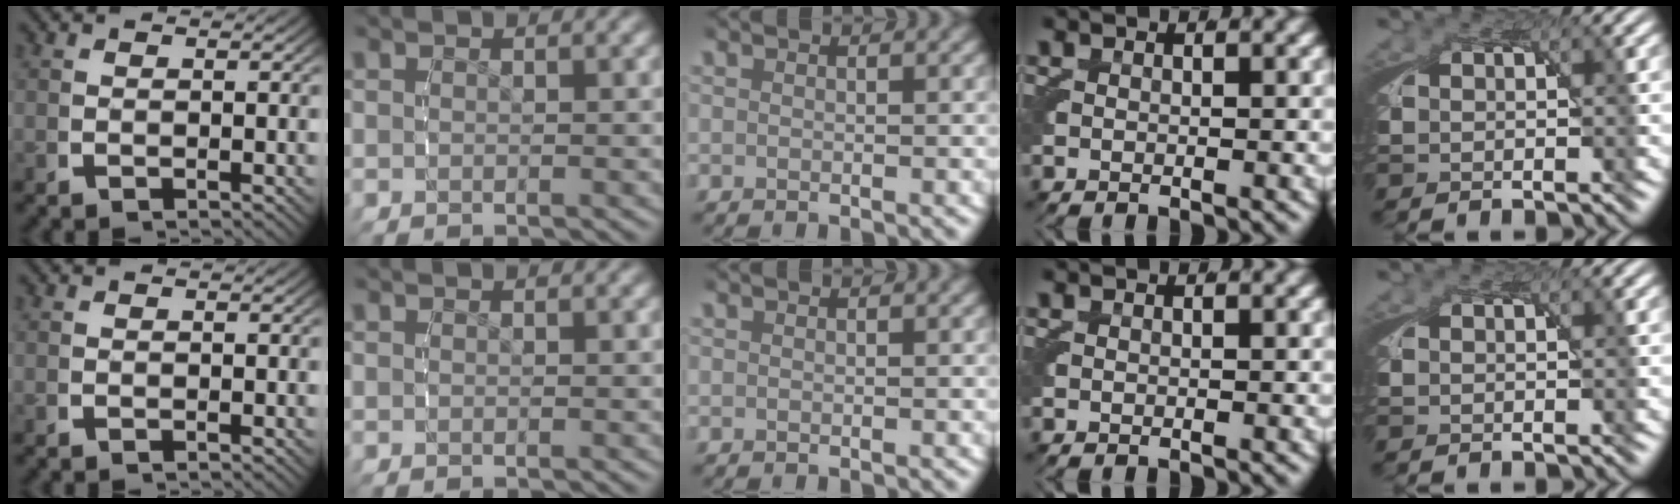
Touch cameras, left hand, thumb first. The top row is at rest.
{}